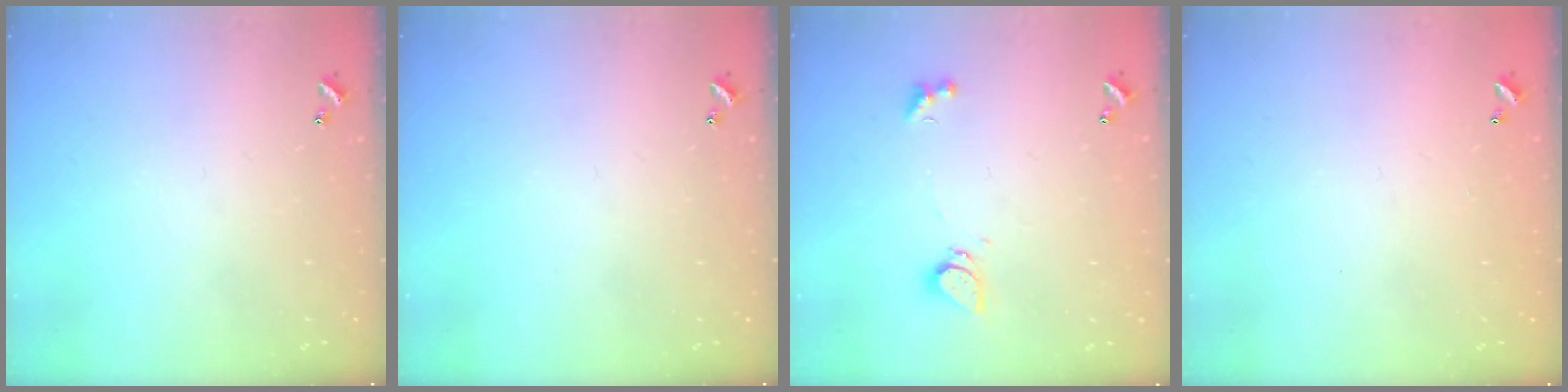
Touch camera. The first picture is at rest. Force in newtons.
{"total": 0.0}
{"total": 1.3, "press": 1.2, "slide": 0.4}
{"total": 3.0, "press": 3.0, "slide": 0.1}